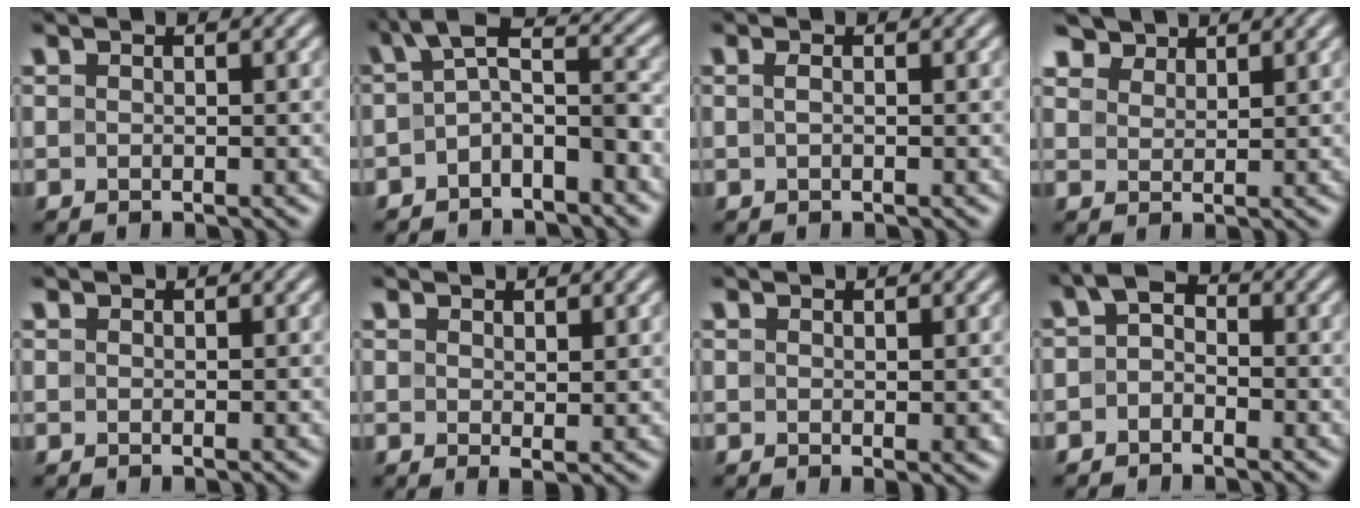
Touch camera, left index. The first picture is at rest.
{"total": 4.8, "force": [-1.2, 2.3, 4.1], "torque": [-0.066, 0.012, -0.032]}
{"total": 0.7, "force": [0.0, 0.2, 0.6], "torque": [-0.016, 0.000, 0.001]}
{"total": 3.1, "force": [2.7, 1.3, 0.5], "torque": [-0.021, -0.009, 0.060]}
{"total": 0.0}
{"total": 1.2, "force": [0.6, 0.5, 0.9], "torque": [-0.014, -0.006, 0.012]}
{"total": 0.8, "force": [0.1, 0.4, 0.8], "torque": [-0.007, -0.002, 0.002]}
{"total": 2.4, "force": [-0.7, 1.8, 1.5], "torque": [-0.024, 0.008, -0.025]}